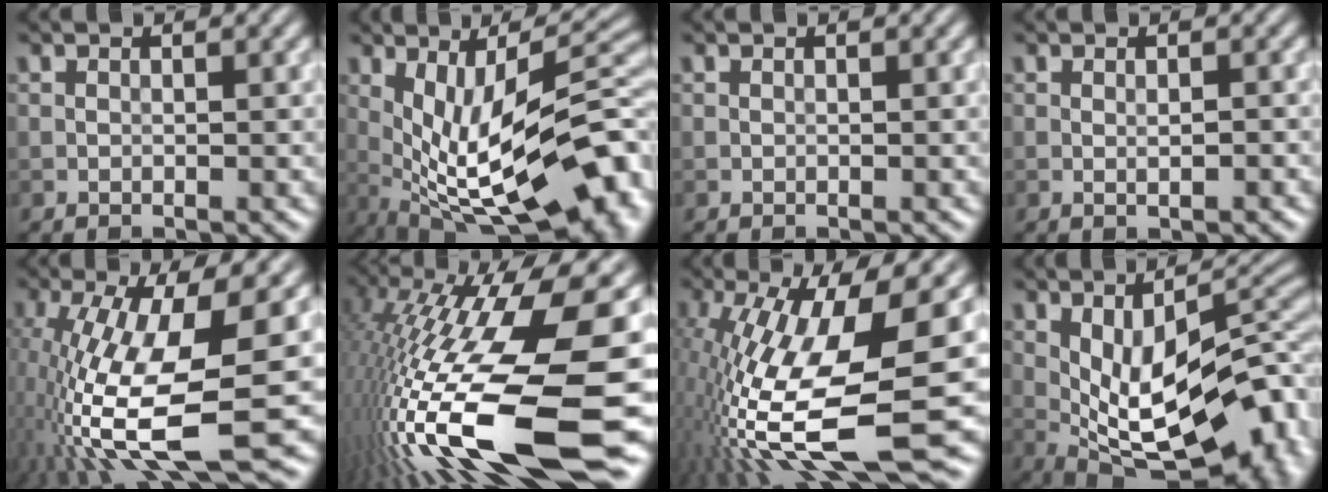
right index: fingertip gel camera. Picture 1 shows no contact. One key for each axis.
{"total": 15.7, "fx": -1.0, "fy": 6.0, "fz": 14.5, "tx": -0.199, "ty": 0.000, "tz": 0.011}
{"total": 0.0}
{"total": 0.9, "fx": -0.1, "fy": 0.1, "fz": 0.9, "tx": -0.017, "ty": 0.000, "tz": -0.001}
{"total": 13.3, "fx": -3.3, "fy": 3.9, "fz": 12.2, "tx": -0.246, "ty": -0.014, "tz": -0.053}
{"total": 18.4, "fx": -3.8, "fy": 4.2, "fz": 17.5, "tx": -0.346, "ty": -0.001, "tz": -0.065}
{"total": 14.5, "fx": -2.6, "fy": 4.3, "fz": 13.6, "tx": -0.273, "ty": -0.001, "tz": -0.038}
{"total": 14.8, "fx": -1.1, "fy": 7.1, "fz": 12.9, "tx": -0.184, "ty": -0.014, "tz": -0.009}